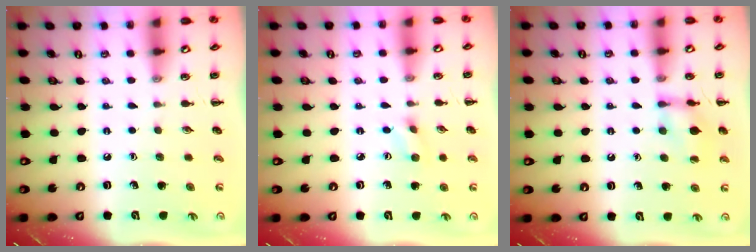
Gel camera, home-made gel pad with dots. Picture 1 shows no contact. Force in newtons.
{"total": 3.1, "press": 2.9, "slide": 1.1}
{"total": 11.1, "press": 11.0, "slide": 0.4}